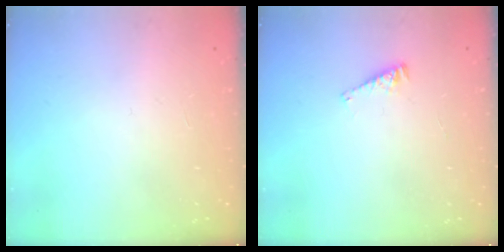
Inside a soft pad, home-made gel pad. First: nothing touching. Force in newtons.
{"total": 2.6, "press": 2.6, "slide": 0.3}